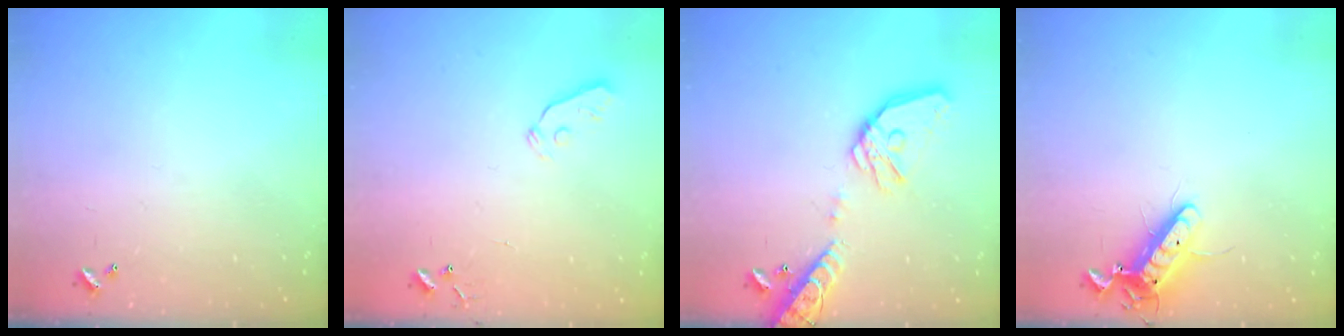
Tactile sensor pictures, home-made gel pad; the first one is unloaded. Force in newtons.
{"total": 3.2, "press": 3.1, "slide": 0.6}
{"total": 17.0, "press": 16.8, "slide": 2.6}
{"total": 11.6, "press": 11.4, "slide": 2.2}